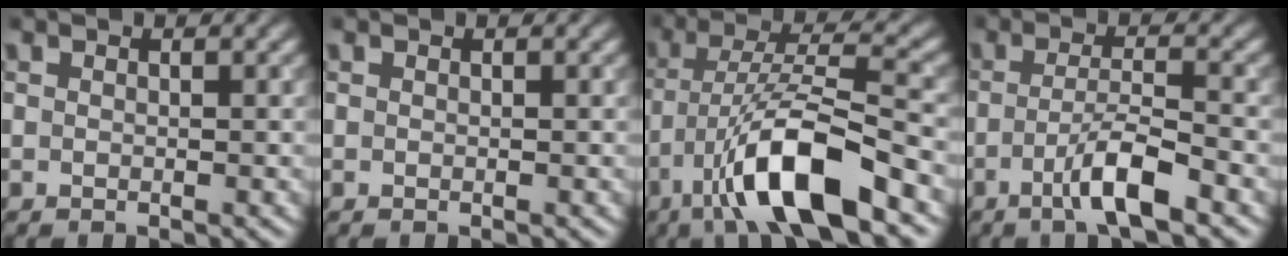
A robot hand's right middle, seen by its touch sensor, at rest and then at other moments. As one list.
[{"total": 0.0}, {"total": 10.1, "force": [-5.3, 2.3, 8.3], "torque": [-0.147, 0.010, -0.099]}, {"total": 4.4, "force": [-2.0, 0.7, 3.8], "torque": [-0.066, 0.009, -0.043]}]